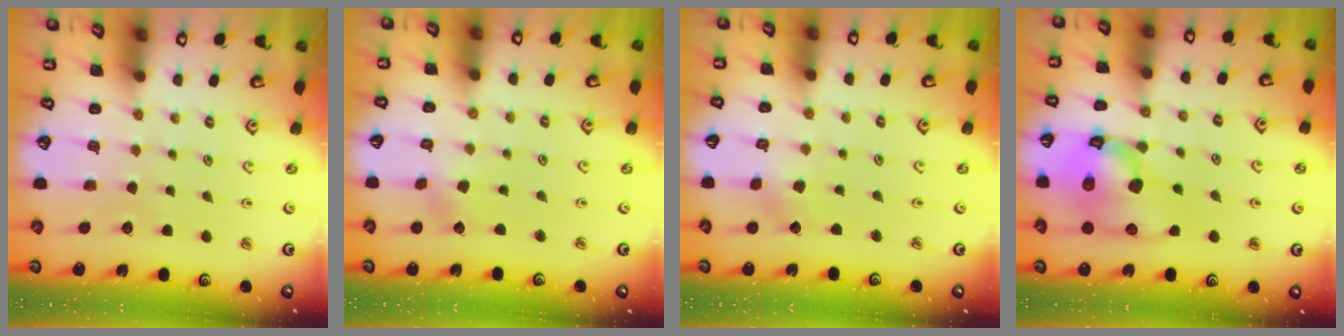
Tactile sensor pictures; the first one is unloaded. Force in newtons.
{"total": 2.2, "press": 2.2, "slide": 0.3}
{"total": 2.2, "press": 2.2, "slide": 0.1}
{"total": 19.0, "press": 18.8, "slide": 2.7}